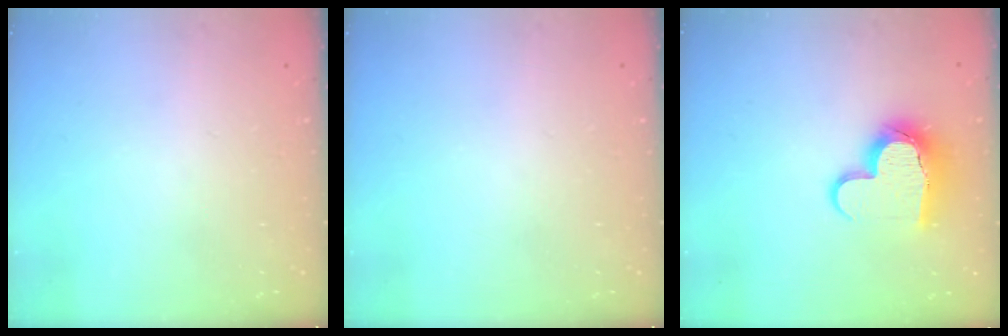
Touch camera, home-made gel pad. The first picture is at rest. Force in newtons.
{"total": 0.0}
{"total": 12.1, "press": 12.0, "slide": 1.3}